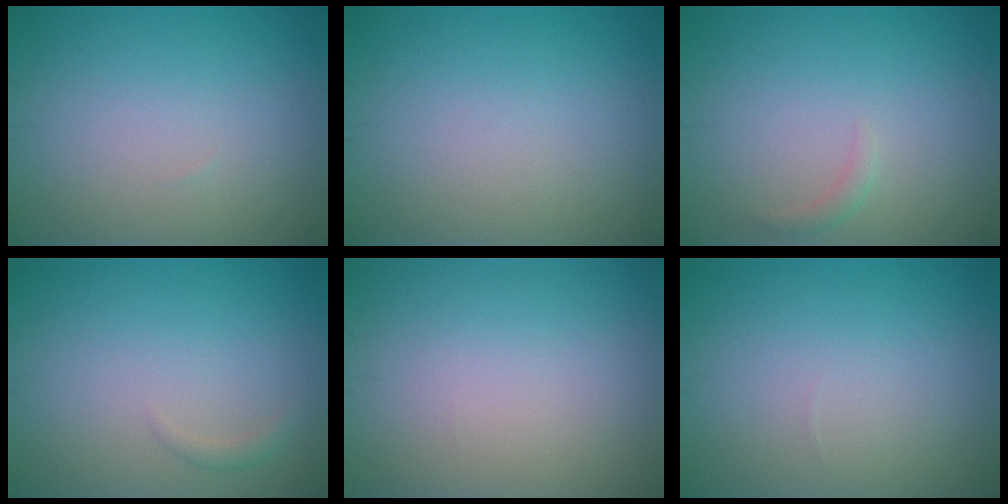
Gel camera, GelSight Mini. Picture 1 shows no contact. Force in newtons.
{"total": 0.0}
{"total": 0.8, "press": 0.8, "slide": 0.1}
{"total": 0.8, "press": 0.8, "slide": 0.1}
{"total": 0.0}
{"total": 0.0}